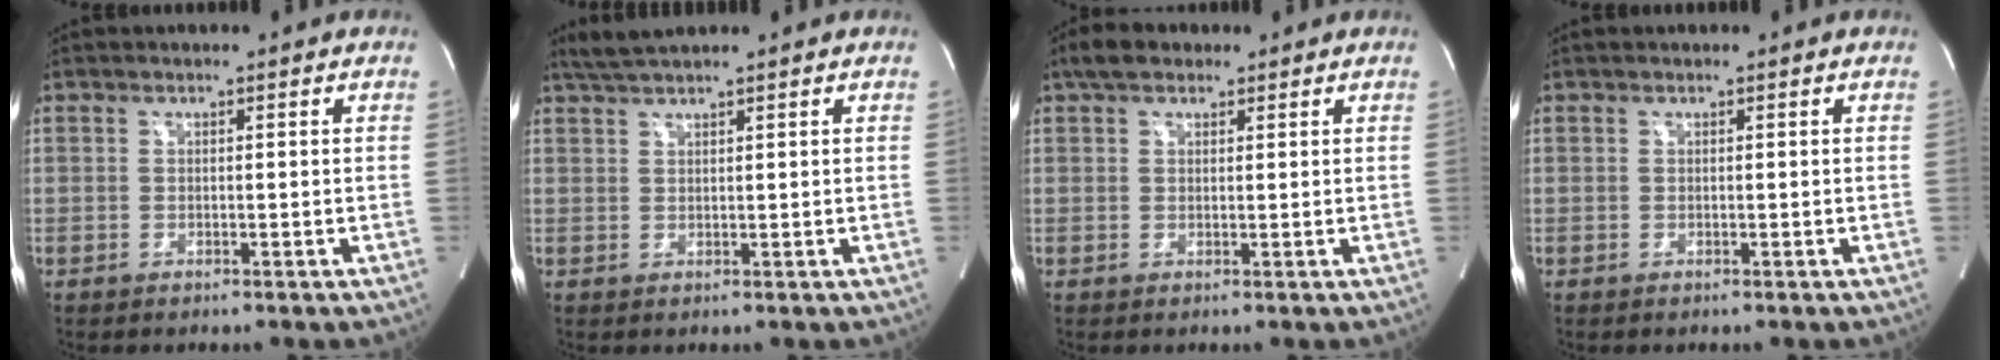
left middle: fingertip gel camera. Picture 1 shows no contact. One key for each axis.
{"total": 3.1, "fx": 2.6, "fy": -0.7, "fz": 1.5, "tx": -0.035, "ty": 0.012, "tz": 0.057}
{"total": 4.0, "fx": 2.8, "fy": 2.1, "fz": 1.9, "tx": -0.042, "ty": 0.023, "tz": 0.051}
{"total": 0.0}